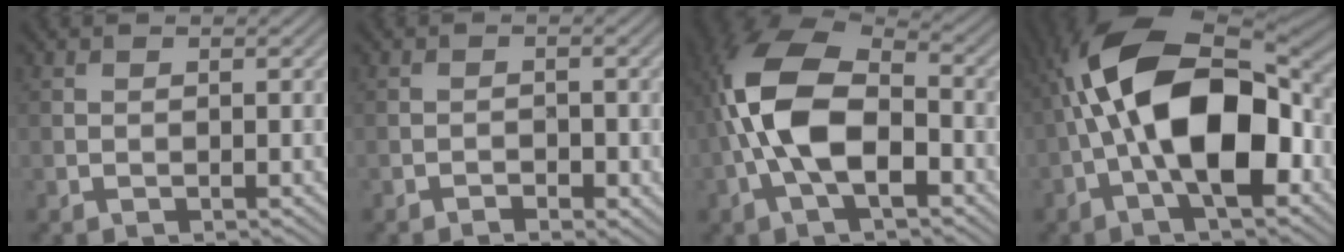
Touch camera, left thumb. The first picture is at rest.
{"total": 1.7, "force": [-1.0, 0.8, 1.1], "torque": [-0.014, 0.000, -0.018]}
{"total": 12.2, "force": [-2.4, 6.4, 10.1], "torque": [-0.221, 0.005, -0.056]}
{"total": 16.4, "force": [-1.4, 7.8, 14.4], "torque": [-0.242, 0.036, -0.045]}